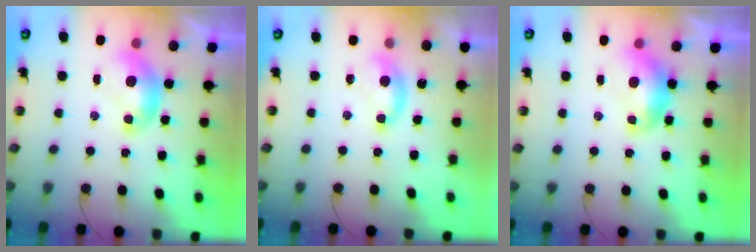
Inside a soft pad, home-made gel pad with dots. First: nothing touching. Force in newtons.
{"total": 0.9, "press": 0.7, "slide": 0.6}
{"total": 1.2, "press": 1.1, "slide": 0.3}